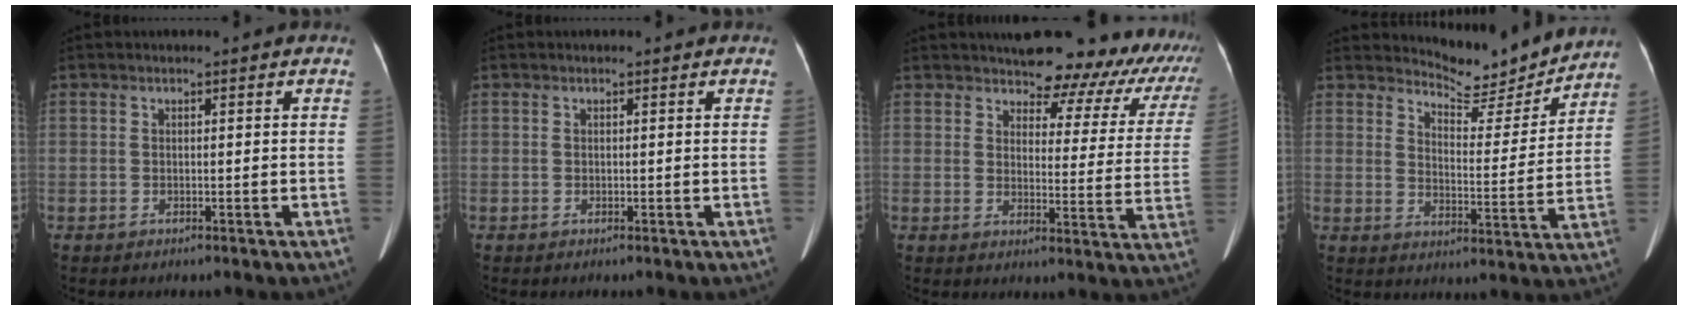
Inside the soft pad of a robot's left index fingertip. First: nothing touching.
{"total": 0.0}
{"total": 18.2, "force": [16.1, 5.6, 6.5], "torque": [-0.045, -0.036, 0.165]}
{"total": 10.1, "force": [10.0, 1.5, 0.8], "torque": [-0.018, -0.021, 0.138]}